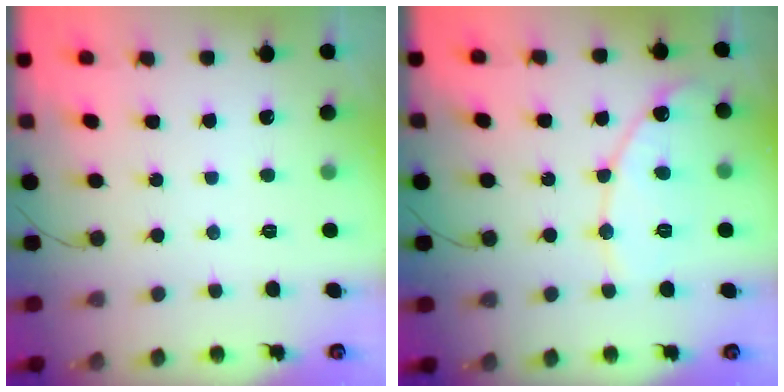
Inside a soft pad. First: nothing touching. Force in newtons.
{"total": 11.4, "press": 11.3, "slide": 1.0}